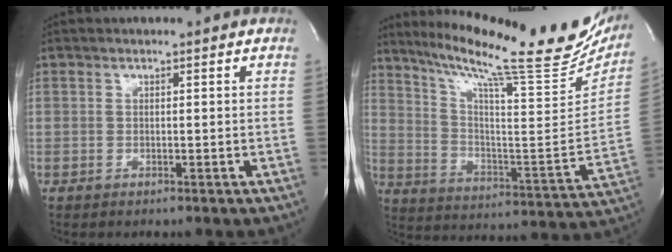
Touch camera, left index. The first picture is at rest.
{"total": 27.1, "force": [22.4, 2.3, 15.0], "torque": [-0.242, -0.058, 0.310]}